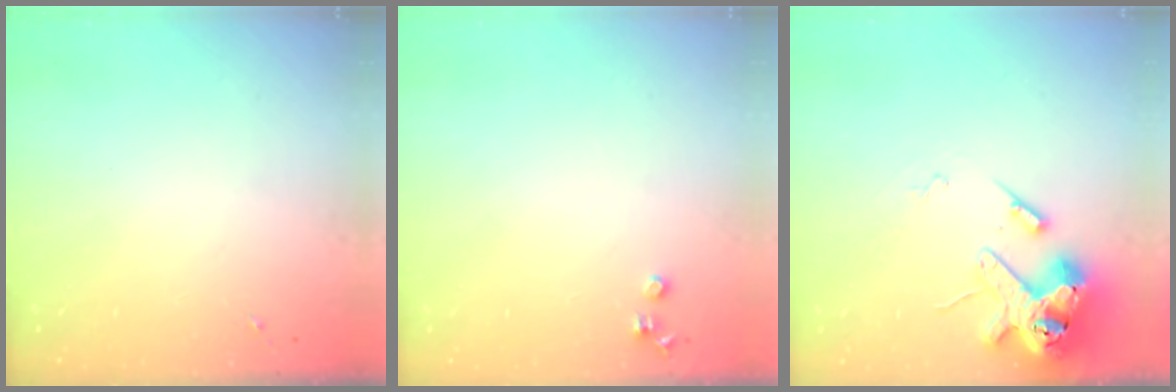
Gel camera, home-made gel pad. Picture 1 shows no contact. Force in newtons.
{"total": 3.5, "press": 3.5, "slide": 0.4}
{"total": 15.0, "press": 14.9, "slide": 2.1}